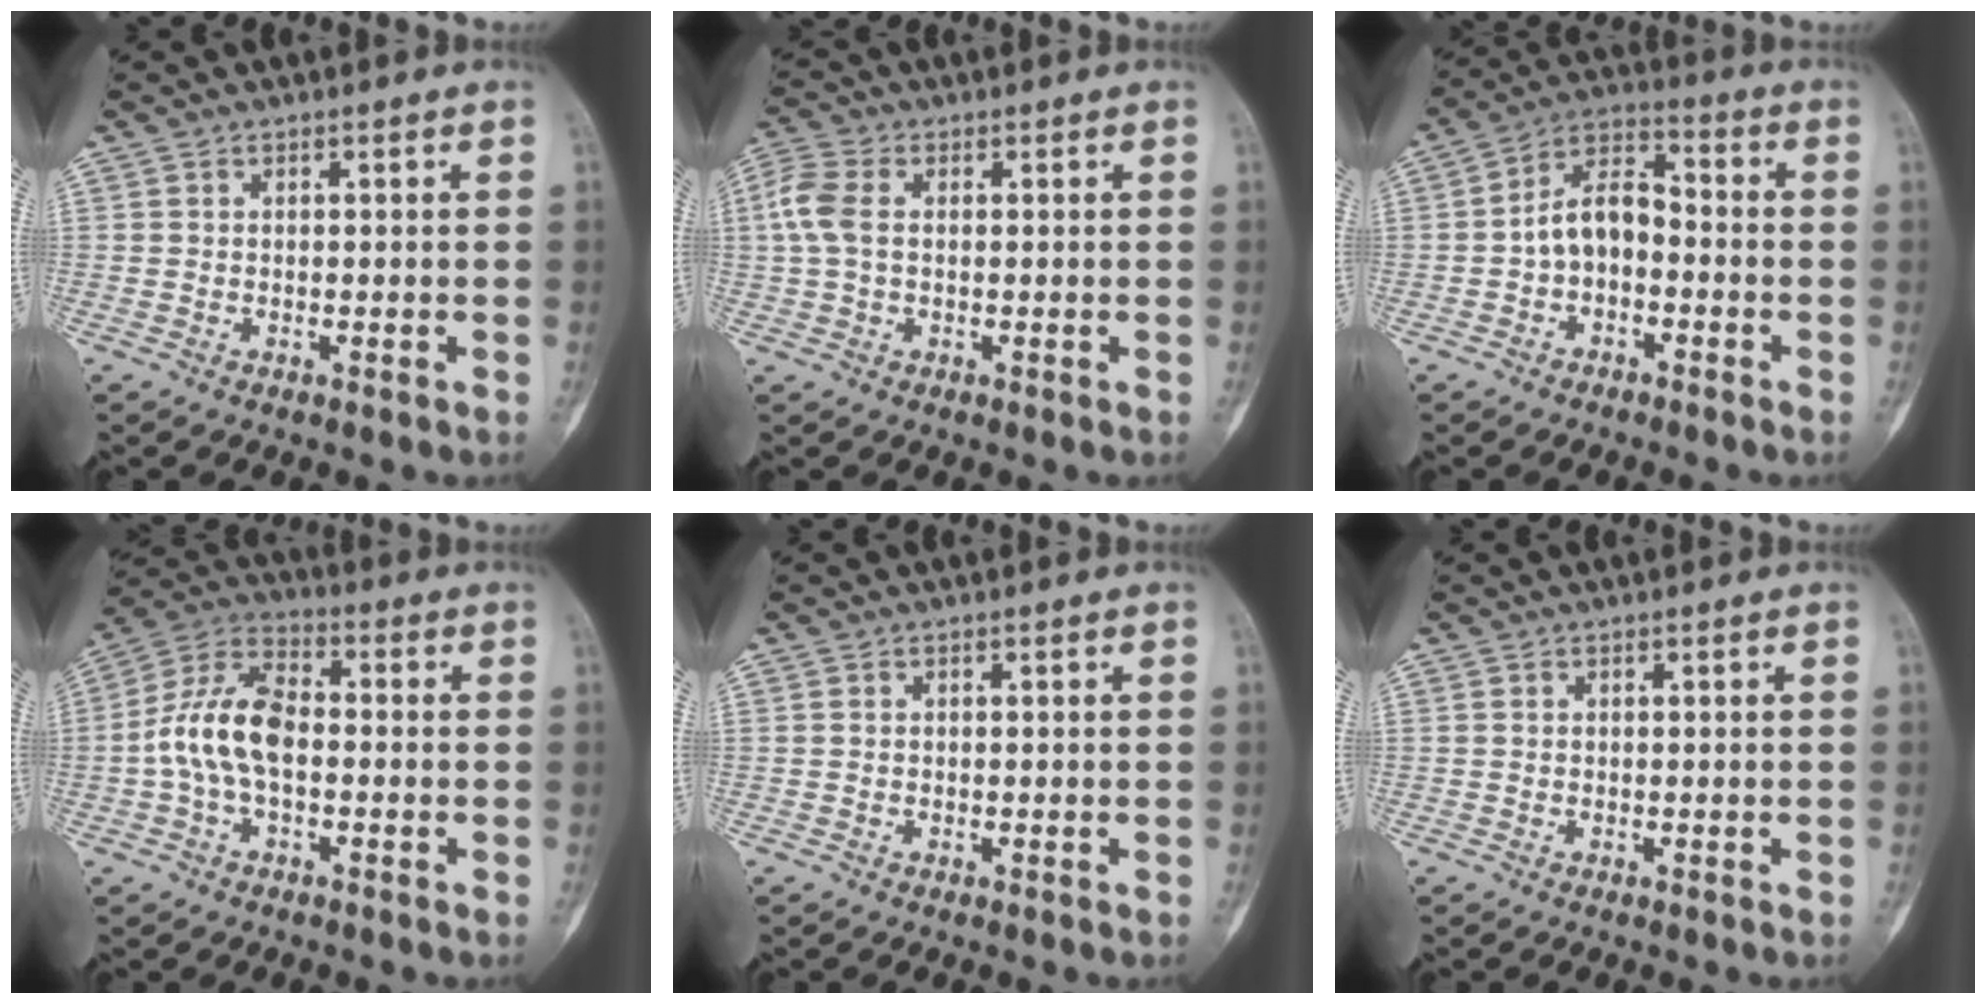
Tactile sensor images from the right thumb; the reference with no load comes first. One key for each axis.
{"total": 6.1, "fx": 0.6, "fy": 3.9, "fz": 4.7, "tx": -0.124, "ty": 0.017, "tz": 0.007}
{"total": 8.3, "fx": -1.9, "fy": 5.4, "fz": 6.1, "tx": -0.095, "ty": 0.039, "tz": -0.049}
{"total": 11.7, "fx": -1.1, "fy": 6.5, "fz": 9.6, "tx": -0.191, "ty": 0.037, "tz": -0.029}
{"total": 0.0}
{"total": 0.0}